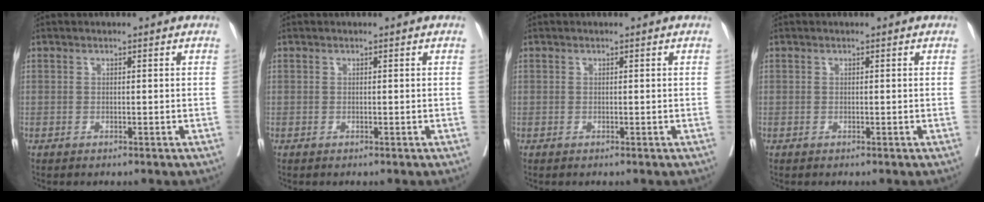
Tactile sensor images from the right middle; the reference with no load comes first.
{"total": 0.0}
{"total": 0.0}
{"total": 0.0}